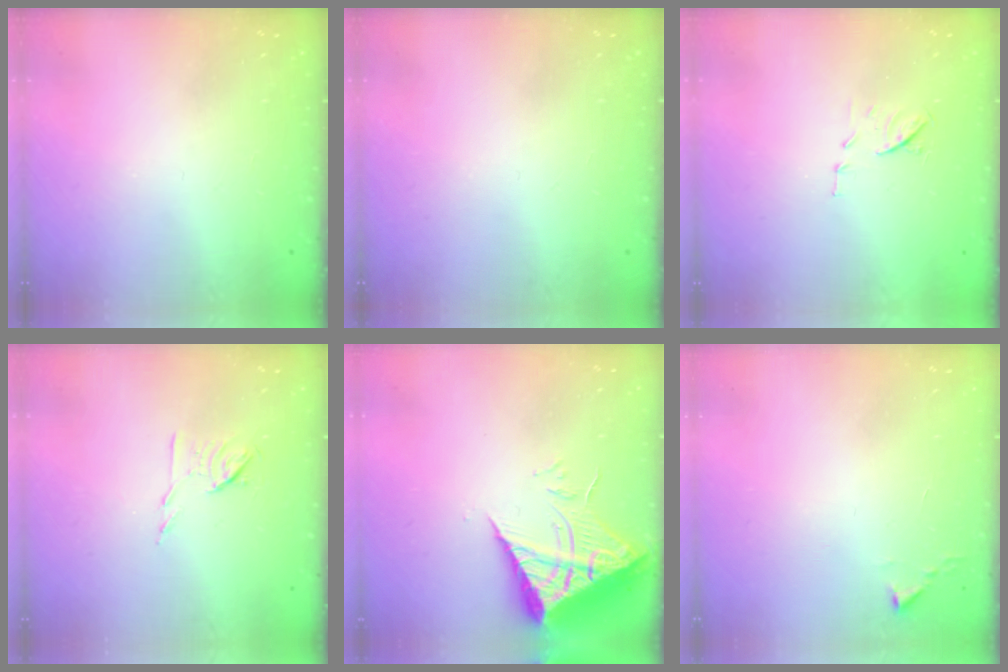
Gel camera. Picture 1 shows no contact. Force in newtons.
{"total": 0.0}
{"total": 7.1, "press": 6.9, "slide": 1.3}
{"total": 6.4, "press": 6.3, "slide": 1.2}
{"total": 9.7, "press": 9.6, "slide": 0.8}
{"total": 2.4, "press": 2.4, "slide": 0.3}